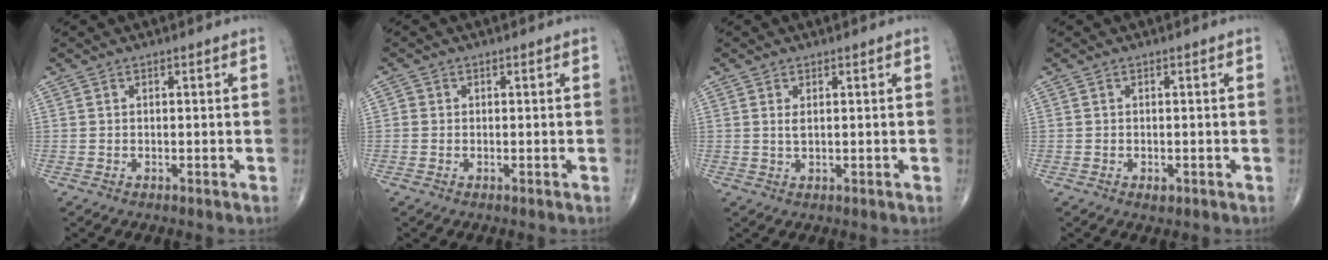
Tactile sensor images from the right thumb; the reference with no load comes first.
{"total": 0.8, "force": [-0.1, 0.7, 0.2], "torque": [0.002, 0.002, -0.004]}
{"total": 1.4, "force": [0.4, 0.6, 1.2], "torque": [-0.025, -0.002, 0.013]}
{"total": 1.0, "force": [-0.4, 0.6, 0.7], "torque": [-0.008, -0.003, -0.006]}